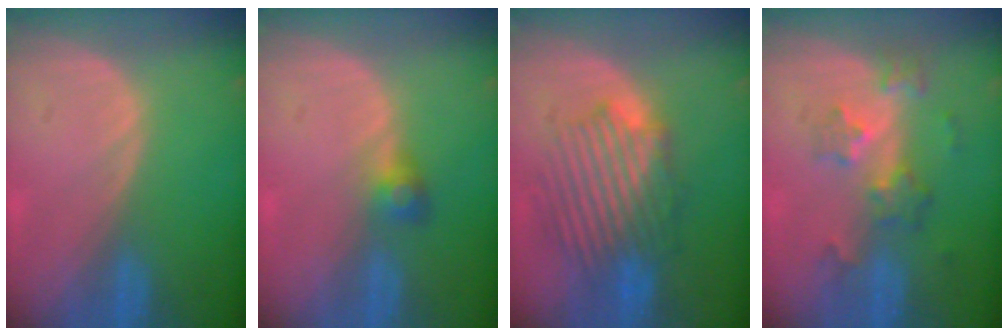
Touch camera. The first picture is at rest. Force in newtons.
{"total": 2.6, "press": 2.5, "slide": 0.7}
{"total": 8.6, "press": 8.5, "slide": 1.6}
{"total": 6.1, "press": 5.3, "slide": 2.9}